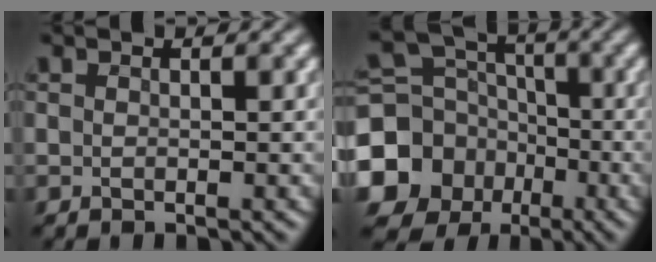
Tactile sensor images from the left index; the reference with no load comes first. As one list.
[{"total": 11.6, "force": [-4.6, 10.1, 3.5], "torque": [-0.102, -0.026, -0.108]}]